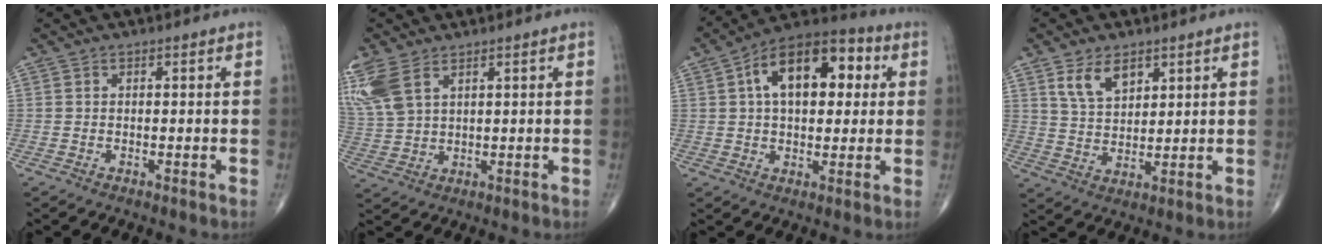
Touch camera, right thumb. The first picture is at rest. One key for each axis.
{"total": 9.9, "fx": 5.3, "fy": 5.1, "fz": 6.7, "tx": -0.170, "ty": -0.002, "tz": 0.119}
{"total": 17.2, "fx": 4.2, "fy": 9.6, "fz": 13.6, "tx": -0.181, "ty": 0.026, "tz": 0.057}
{"total": 7.0, "fx": 3.9, "fy": 4.0, "fz": 4.2, "tx": -0.060, "ty": -0.023, "tz": 0.080}